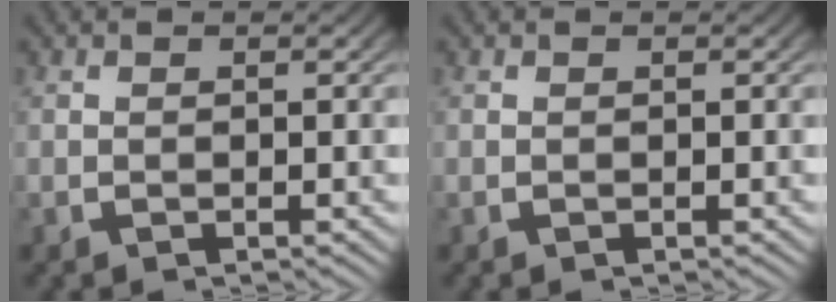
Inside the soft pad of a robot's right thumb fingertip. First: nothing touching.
{"total": 0.0}